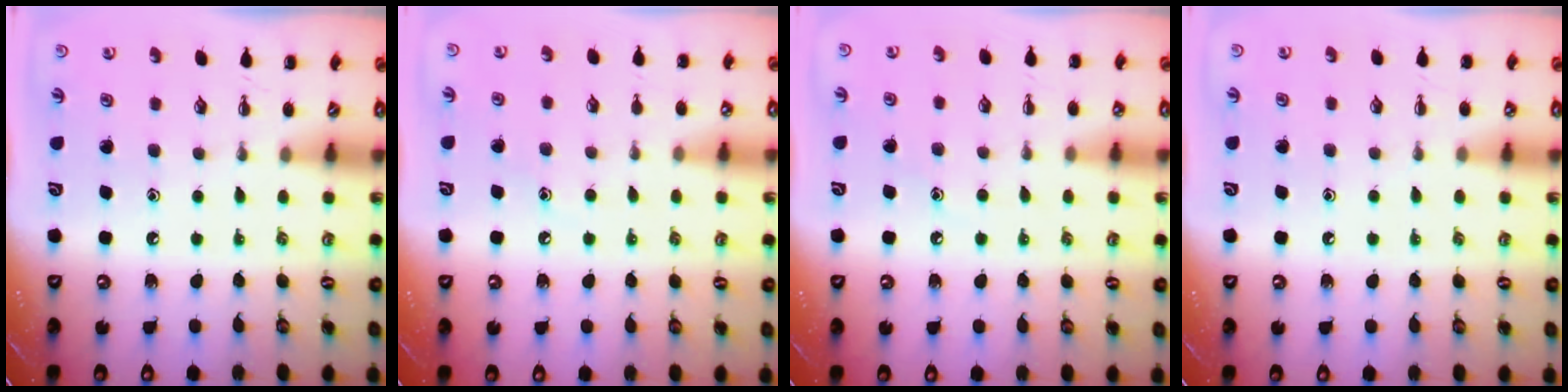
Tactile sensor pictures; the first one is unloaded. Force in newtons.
{"total": 6.9, "press": 6.6, "slide": 1.8}
{"total": 6.7, "press": 6.5, "slide": 1.9}
{"total": 3.9, "press": 3.6, "slide": 1.4}